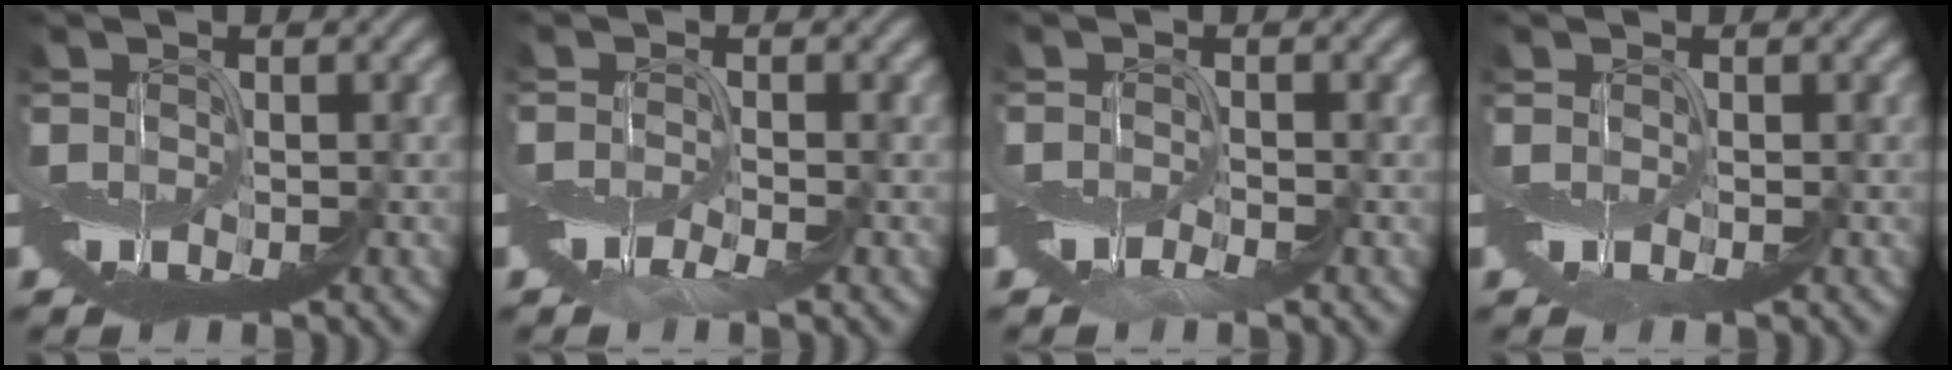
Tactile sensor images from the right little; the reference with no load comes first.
{"total": 1.1, "force": [-0.9, -0.5, -0.2], "torque": [-0.001, -0.002, -0.017]}
{"total": 1.0, "force": [-0.8, -0.4, -0.5], "torque": [0.005, -0.002, -0.016]}
{"total": 0.6, "force": [0.3, -0.3, -0.4], "torque": [0.005, 0.001, 0.005]}